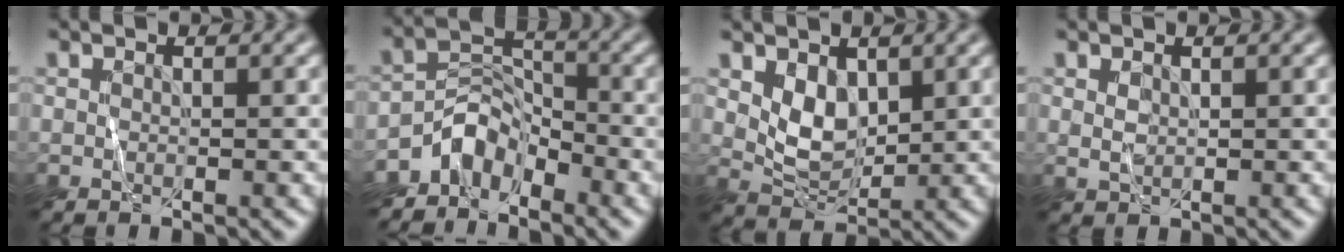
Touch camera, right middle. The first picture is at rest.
{"total": 3.5, "force": [-2.8, 1.9, 0.9], "torque": [-0.011, 0.014, -0.058]}
{"total": 3.0, "force": [1.3, 2.1, 1.8], "torque": [-0.044, -0.008, 0.034]}
{"total": 0.7, "force": [0.5, 0.4, 0.3], "torque": [-0.015, -0.001, 0.015]}